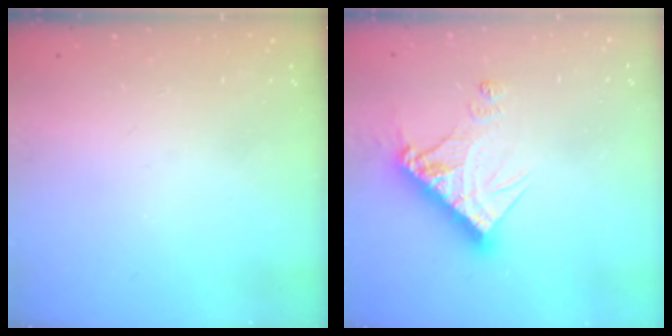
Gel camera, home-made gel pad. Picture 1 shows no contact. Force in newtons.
{"total": 13.9, "press": 13.8, "slide": 1.5}